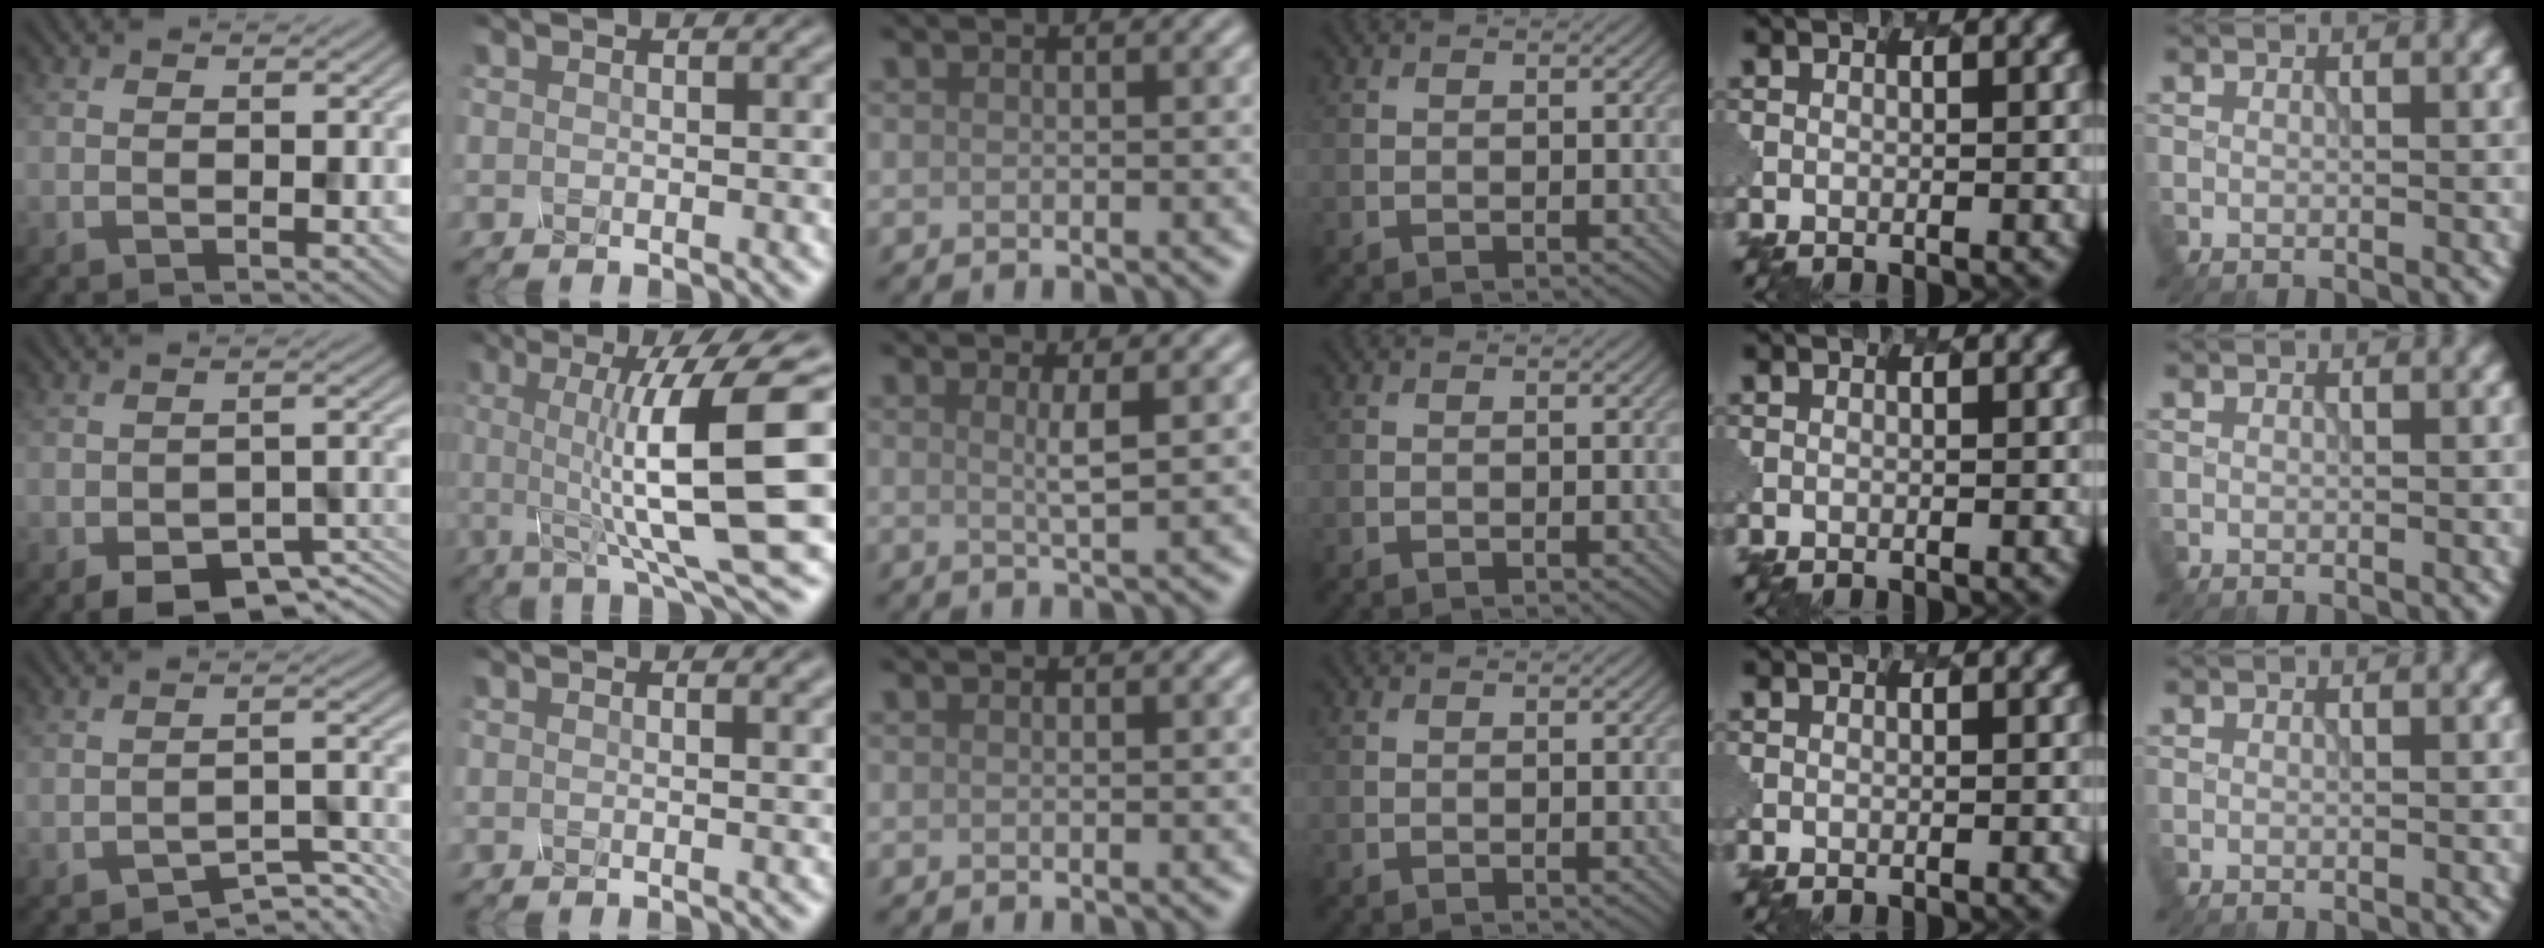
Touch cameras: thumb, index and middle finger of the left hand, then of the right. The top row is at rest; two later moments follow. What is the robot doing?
{"motion": "shake", "object": "salt shaker"}